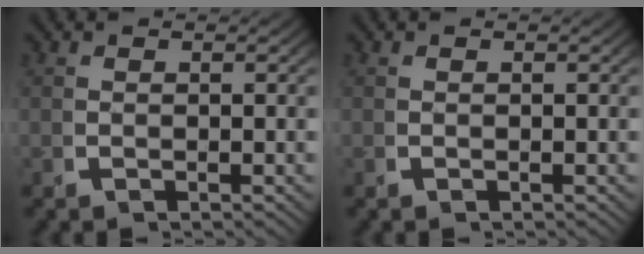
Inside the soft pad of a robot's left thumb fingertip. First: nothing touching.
{"total": 0.0}